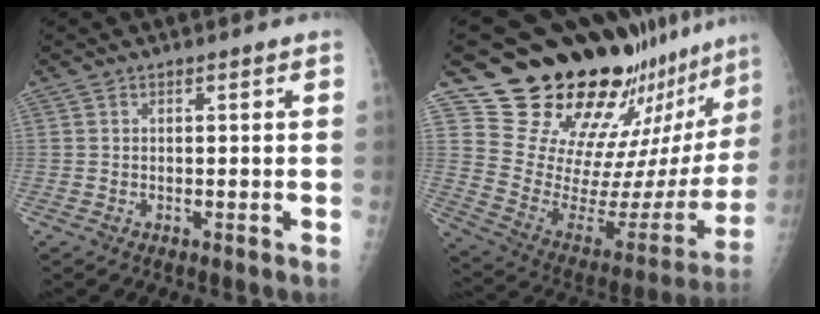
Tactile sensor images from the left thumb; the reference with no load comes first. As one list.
[{"total": 26.9, "force": [22.6, 8.0, 12.0], "torque": [-0.153, -0.190, 0.325]}]